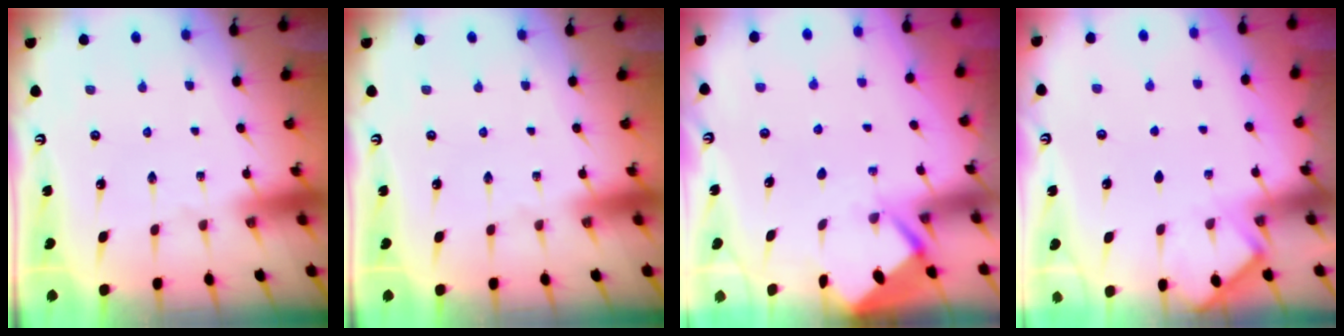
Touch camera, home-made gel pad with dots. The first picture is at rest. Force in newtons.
{"total": 0.0}
{"total": 2.6, "press": 2.6, "slide": 0.3}
{"total": 4.4, "press": 4.3, "slide": 0.5}